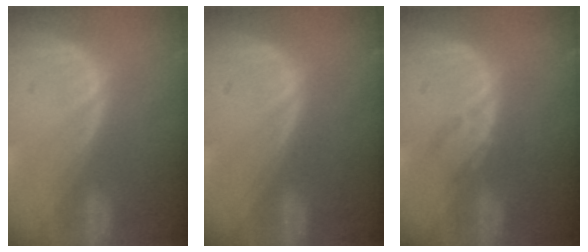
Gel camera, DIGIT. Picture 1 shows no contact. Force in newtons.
{"total": 0.0}
{"total": 1.9, "press": 1.9, "slide": 0.1}